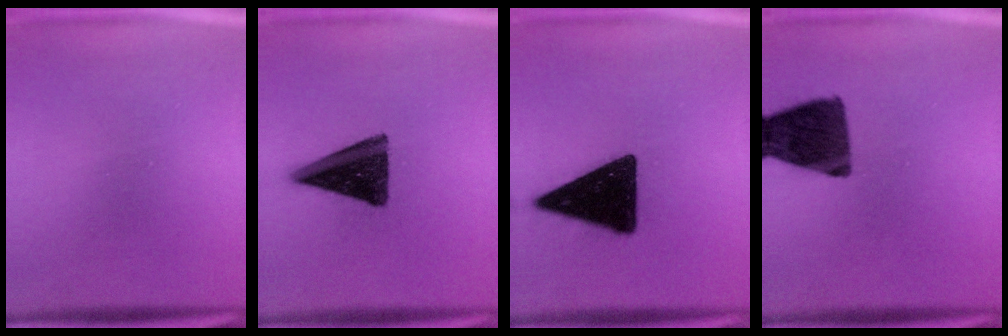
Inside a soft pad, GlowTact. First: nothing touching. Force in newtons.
{"total": 14.2}
{"total": 17.1}
{"total": 13.7}